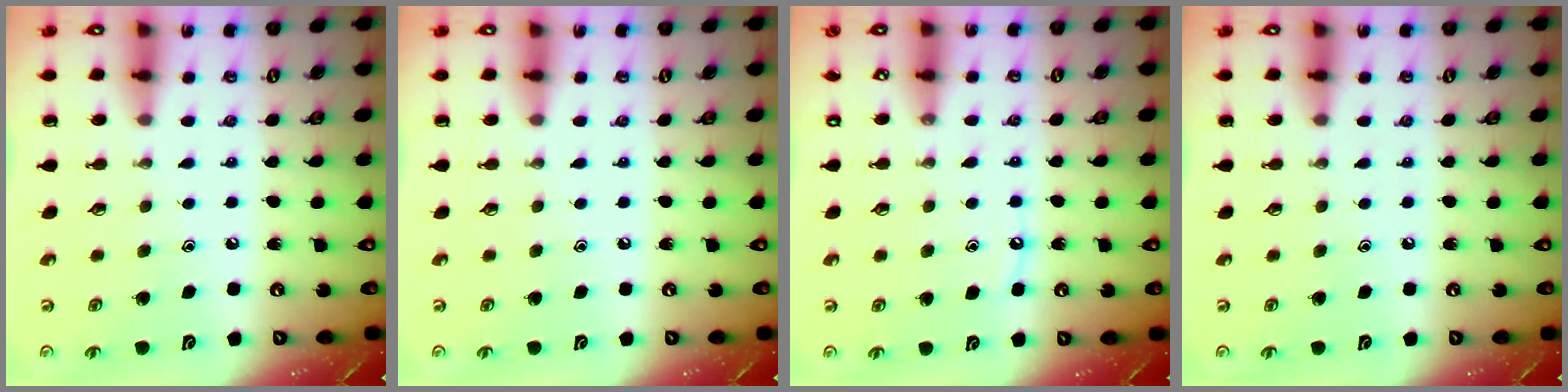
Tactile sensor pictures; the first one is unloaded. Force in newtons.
{"total": 0.0}
{"total": 4.8, "press": 4.8, "slide": 0.5}
{"total": 0.0}